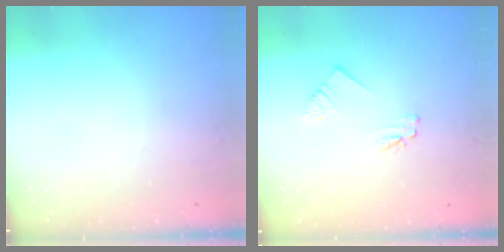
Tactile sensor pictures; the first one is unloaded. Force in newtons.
{"total": 1.6, "press": 1.5, "slide": 0.2}